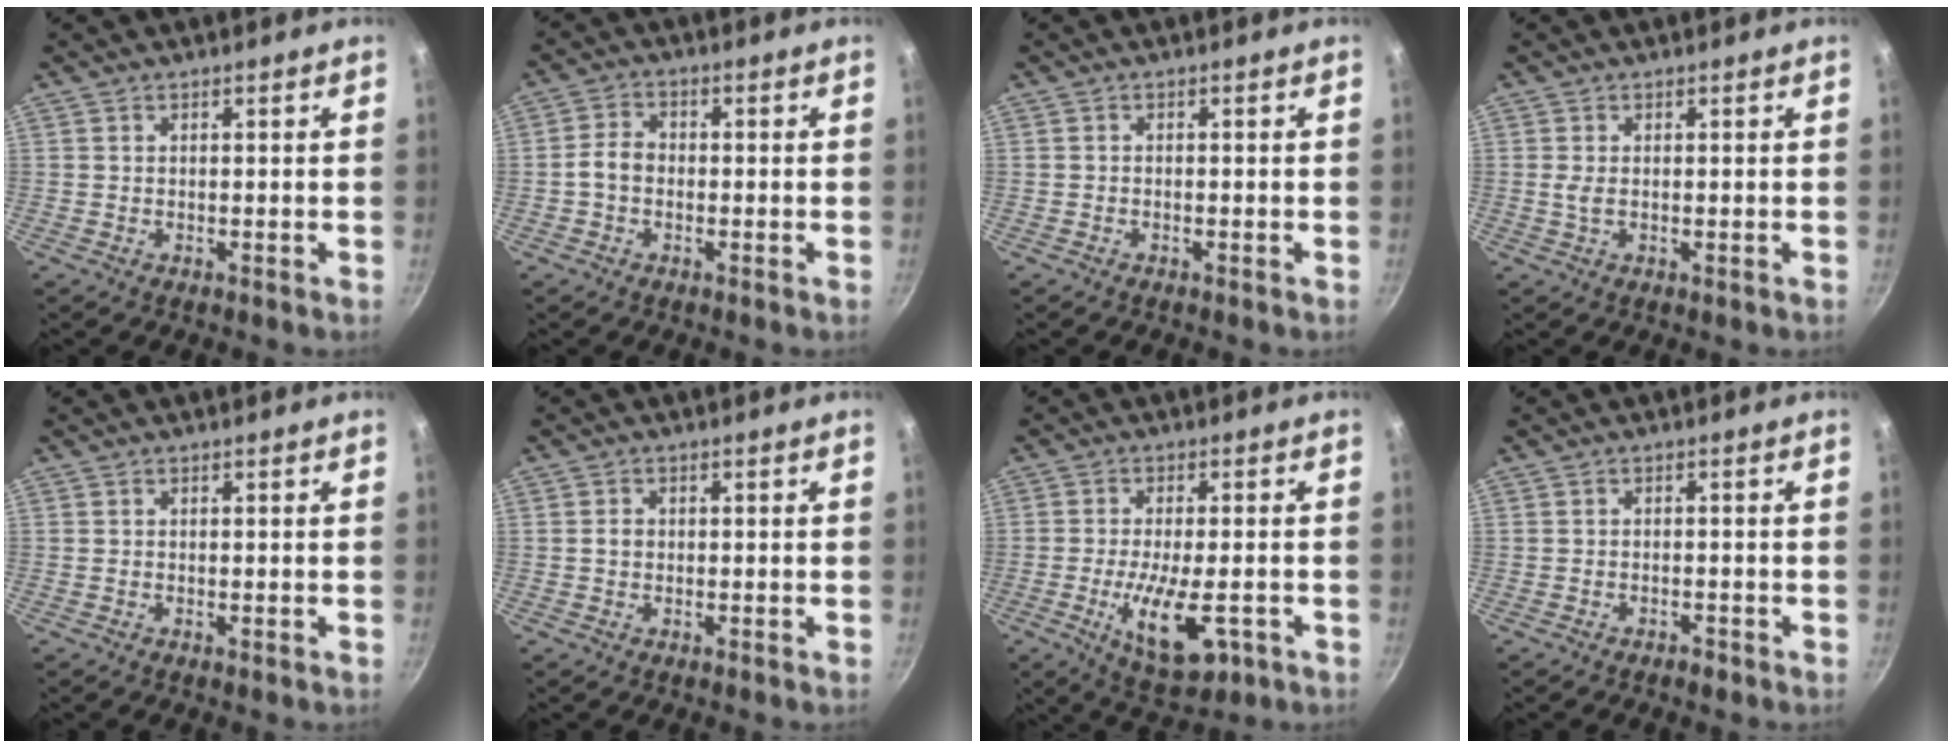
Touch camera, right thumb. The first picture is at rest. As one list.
[{"total": 4.2, "force": [-0.9, 3.0, 2.7], "torque": [-0.048, 0.016, -0.023]}, {"total": 0.0}, {"total": 1.6, "force": [0.0, 0.7, 1.5], "torque": [-0.043, -0.003, 0.002]}, {"total": 0.0}, {"total": 1.5, "force": [-0.1, 1.2, 0.8], "torque": [-0.011, 0.004, -0.003]}, {"total": 11.2, "force": [-3.6, 4.4, 9.6], "torque": [-0.162, -0.008, -0.049]}, {"total": 1.4, "force": [-1.1, 0.6, 0.7], "torque": [-0.014, 0.006, -0.019]}]